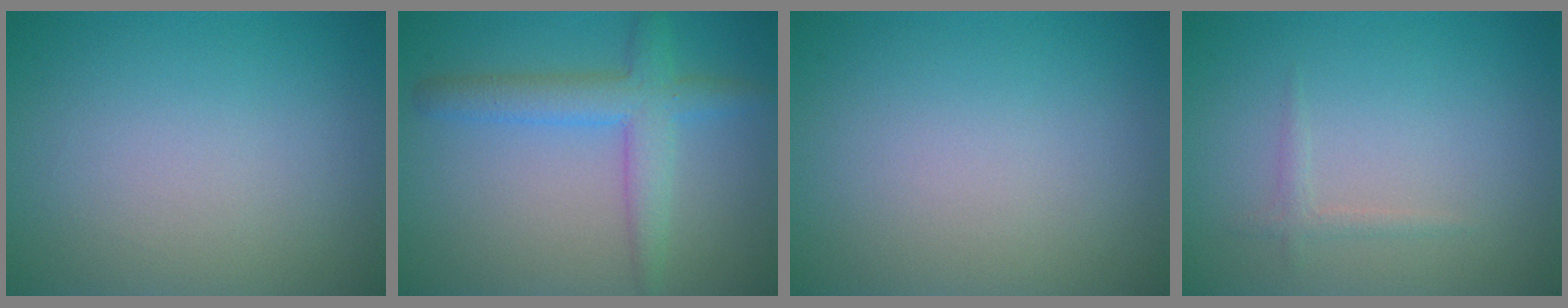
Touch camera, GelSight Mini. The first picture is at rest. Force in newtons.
{"total": 4.1, "press": 4.1, "slide": 0.2}
{"total": 0.0}
{"total": 0.9, "press": 0.9, "slide": 0.0}